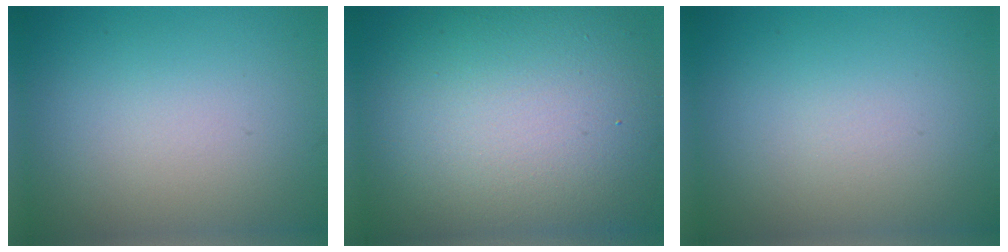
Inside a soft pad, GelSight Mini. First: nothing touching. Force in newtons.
{"total": 15.3, "press": 15.3, "slide": 1.1}
{"total": 0.0}